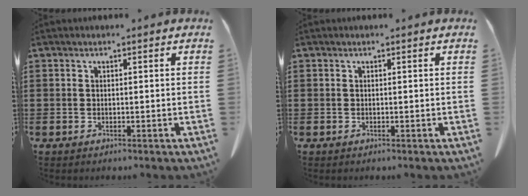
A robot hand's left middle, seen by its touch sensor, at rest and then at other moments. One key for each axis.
{"total": 0.0}